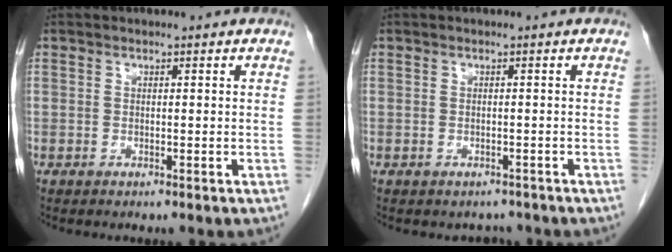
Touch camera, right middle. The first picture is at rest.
{"total": 2.1, "force": [-1.7, 1.1, 0.0], "torque": [-0.001, 0.003, -0.024]}